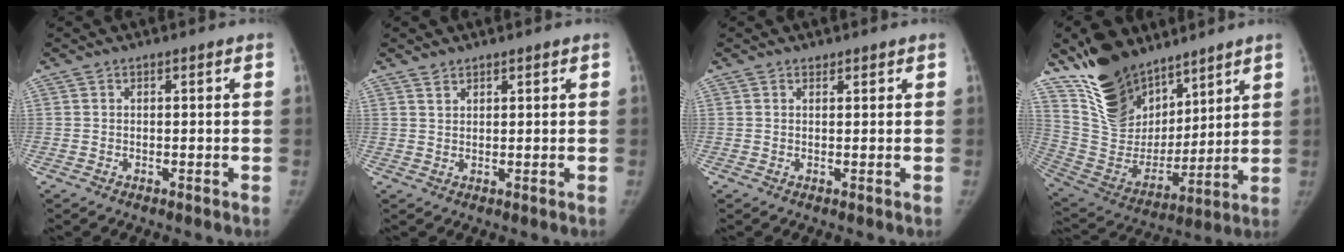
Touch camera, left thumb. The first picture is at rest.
{"total": 1.7, "force": [1.4, 0.8, 0.3], "torque": [0.005, -0.008, 0.024]}
{"total": 0.8, "force": [0.7, 0.4, 0.1], "torque": [0.005, -0.005, 0.008]}
{"total": 21.7, "force": [15.2, 11.9, 10.1], "torque": [-0.136, -0.070, 0.284]}